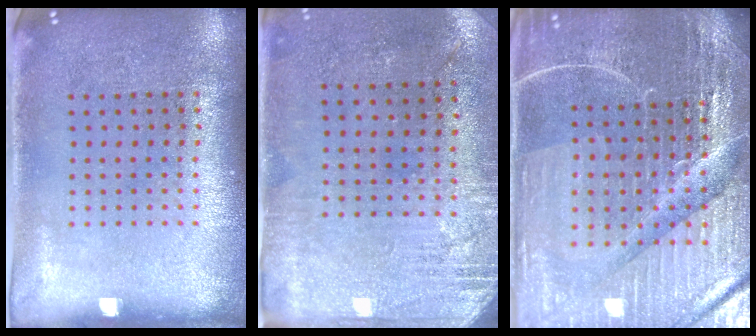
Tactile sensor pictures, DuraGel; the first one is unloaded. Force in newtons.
{"total": 2.8, "press": 2.4, "slide": 1.5}
{"total": 5.3, "press": 4.9, "slide": 1.9}